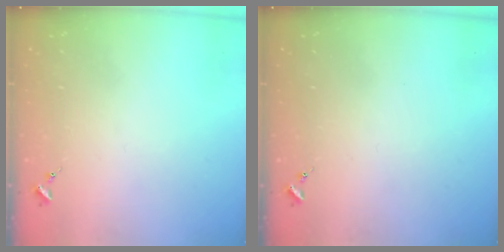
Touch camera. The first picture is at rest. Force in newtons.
{"total": 0.0}